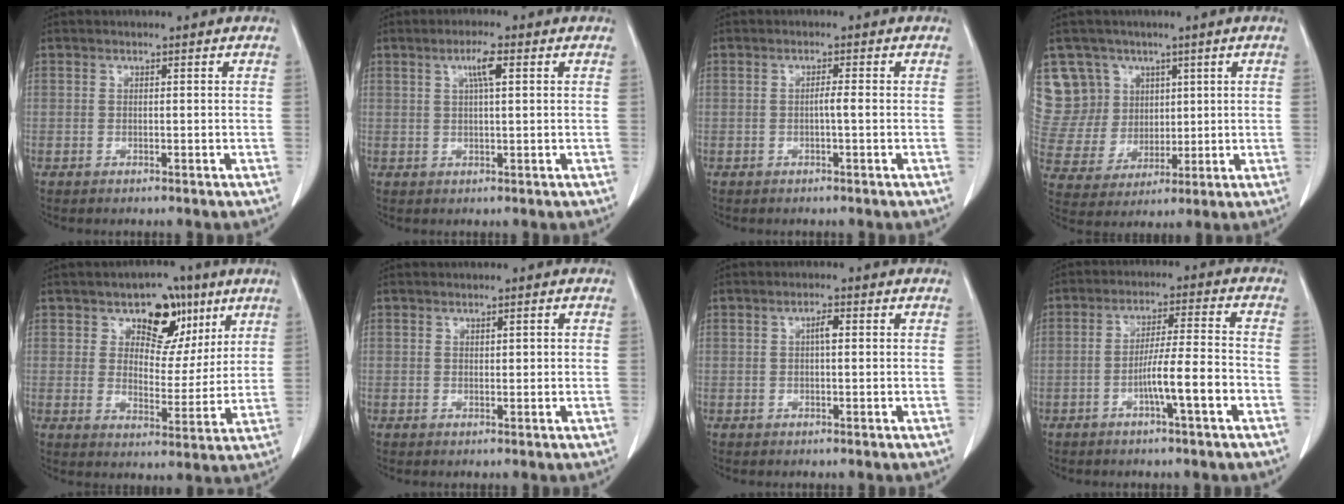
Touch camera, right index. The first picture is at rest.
{"total": 3.5, "force": [1.3, 0.3, 3.2], "torque": [-0.059, 0.004, 0.023]}
{"total": 1.4, "force": [-0.2, -0.1, 1.3], "torque": [-0.022, 0.002, -0.004]}
{"total": 10.9, "force": [5.7, 9.3, 0.6], "torque": [-0.030, 0.040, 0.127]}
{"total": 9.6, "force": [5.2, 6.1, 5.2], "torque": [-0.064, 0.011, 0.081]}
{"total": 1.0, "force": [0.3, 0.3, 0.9], "torque": [-0.014, 0.000, 0.006]}
{"total": 1.7, "force": [0.3, 0.4, 1.7], "torque": [-0.030, 0.004, 0.005]}
{"total": 7.6, "force": [-3.1, -0.1, 6.9], "torque": [-0.120, 0.008, -0.052]}